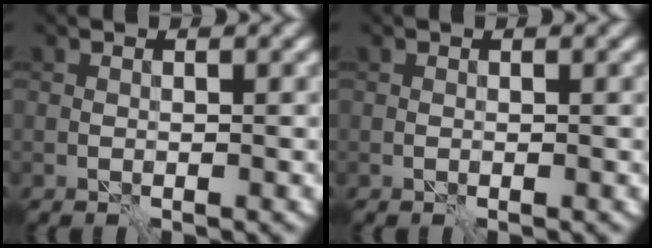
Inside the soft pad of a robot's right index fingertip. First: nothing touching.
{"total": 0.0}